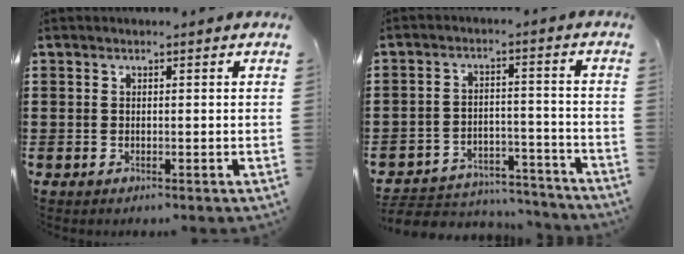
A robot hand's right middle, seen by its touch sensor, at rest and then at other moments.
{"total": 5.1, "force": [-4.9, 1.0, 0.7], "torque": [-0.020, 0.006, -0.102]}